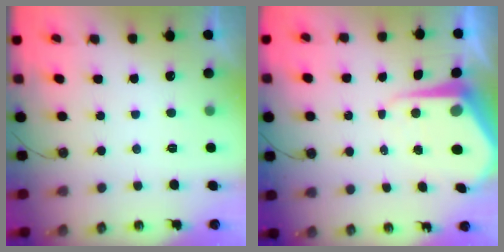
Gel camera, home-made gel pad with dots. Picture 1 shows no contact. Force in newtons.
{"total": 8.3, "press": 8.3, "slide": 0.8}